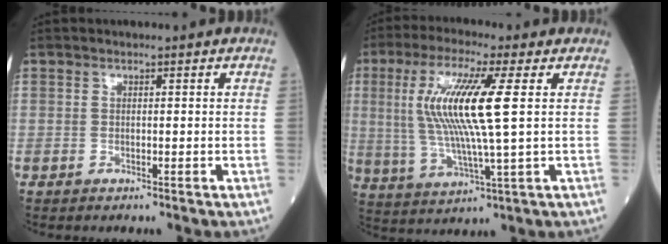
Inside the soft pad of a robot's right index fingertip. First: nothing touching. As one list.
[{"total": 13.2, "force": [2.5, 0.3, 12.9], "torque": [-0.281, -0.001, 0.045]}]